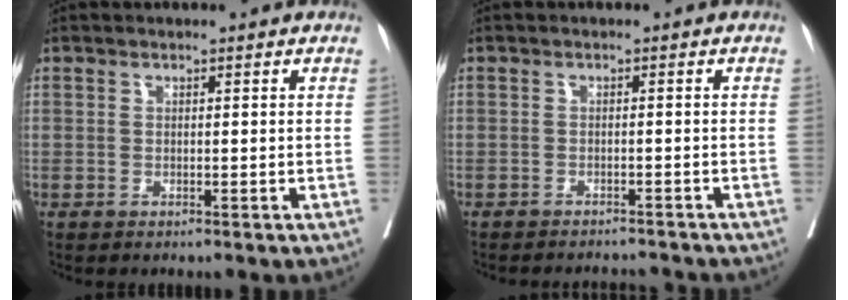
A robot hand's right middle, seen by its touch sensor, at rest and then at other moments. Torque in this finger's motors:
{"motor_torque": [0.17, -0.30, 0.03, 0.01]}